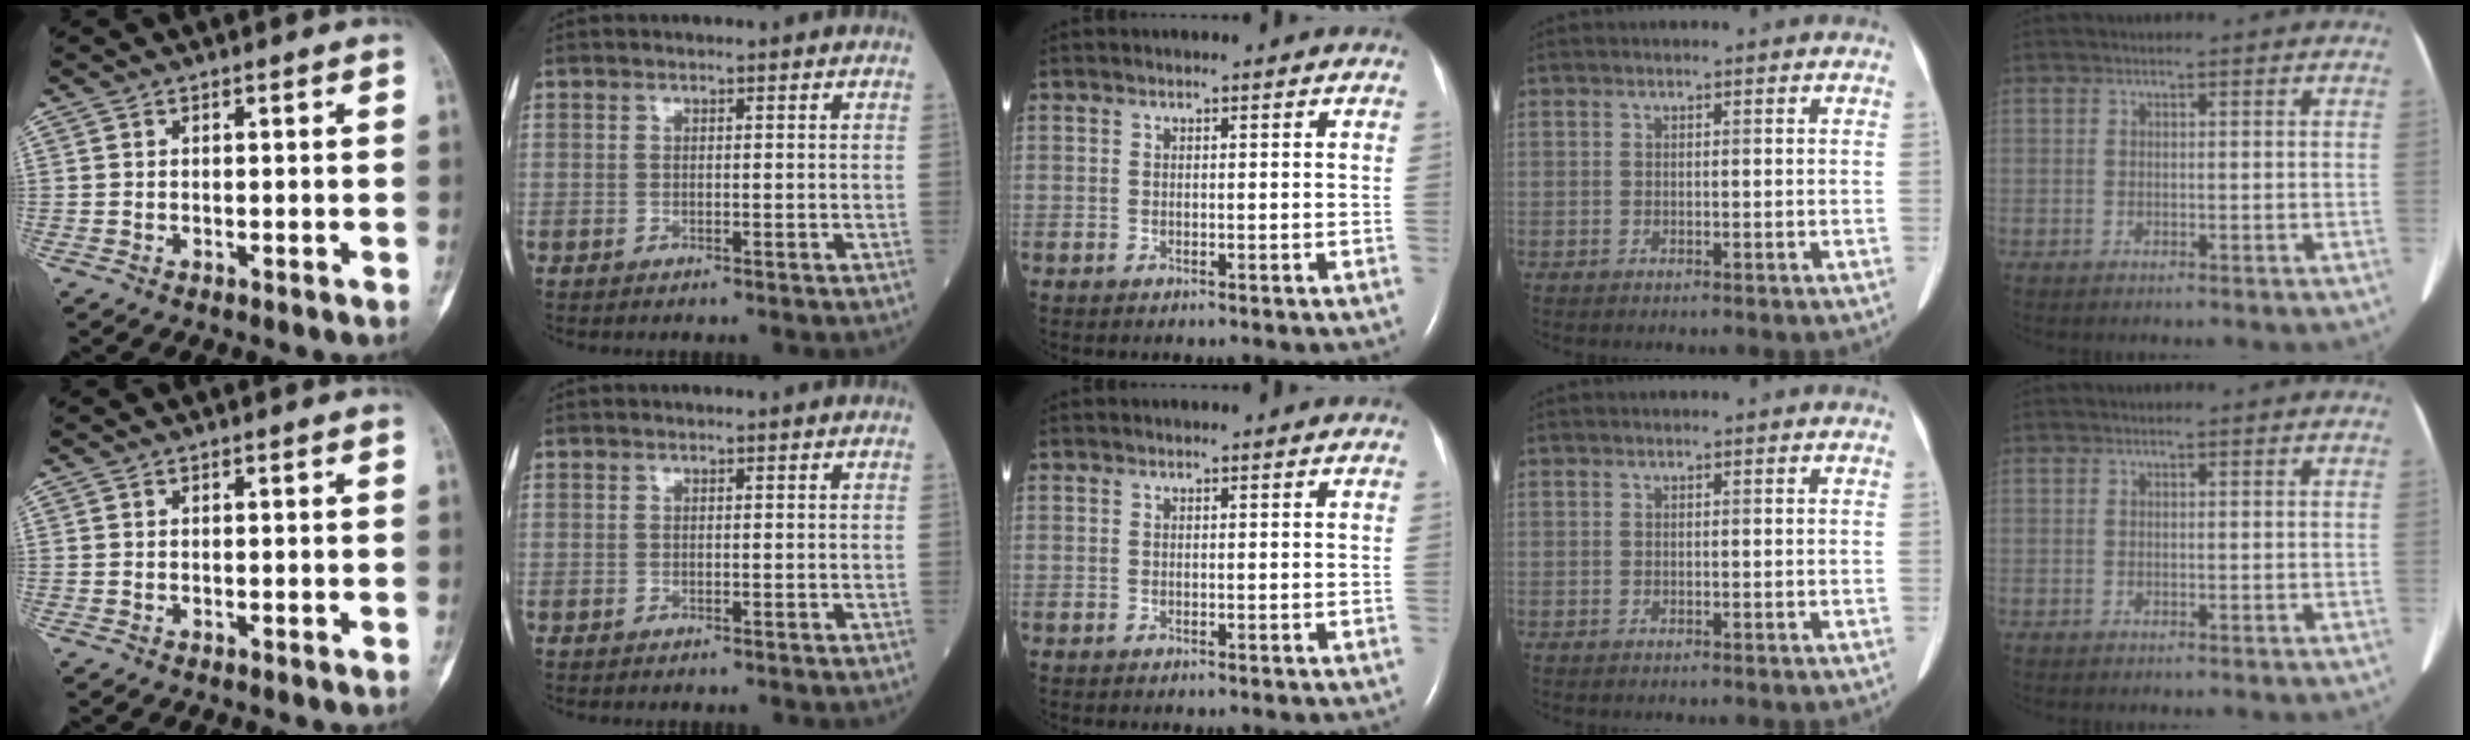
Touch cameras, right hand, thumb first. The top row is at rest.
{}